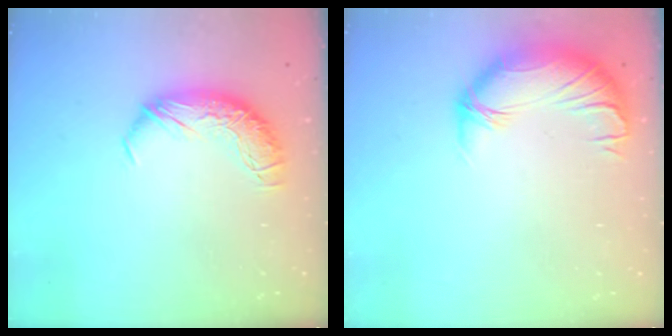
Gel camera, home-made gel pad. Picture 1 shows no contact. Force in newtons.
{"total": 3.5, "press": 2.8, "slide": 2.1}